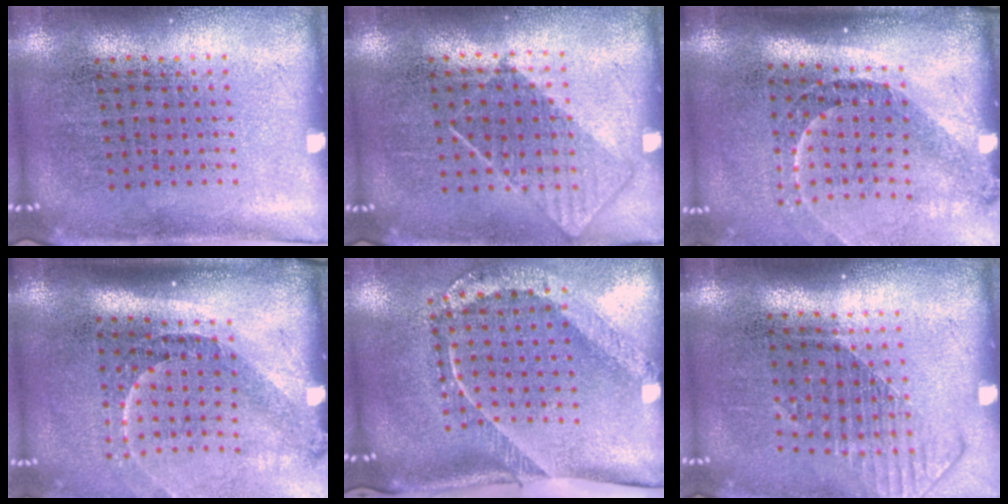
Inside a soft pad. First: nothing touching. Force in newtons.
{"total": 0.8, "press": 0.7, "slide": 0.4}
{"total": 1.6, "press": 1.3, "slide": 0.9}
{"total": 1.9, "press": 1.4, "slide": 1.4}
{"total": 2.5, "press": 1.6, "slide": 1.9}
{"total": 1.6, "press": 1.2, "slide": 1.0}